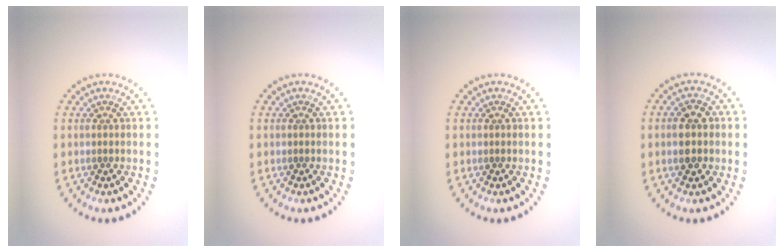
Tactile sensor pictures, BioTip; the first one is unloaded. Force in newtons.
{"total": 0.0}
{"total": 0.0}
{"total": 3.3, "press": 3.3, "slide": 0.2}